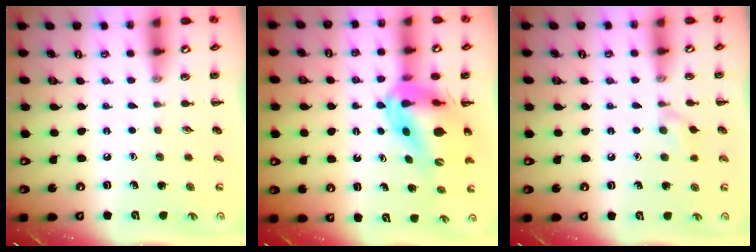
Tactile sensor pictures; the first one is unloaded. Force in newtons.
{"total": 14.5, "press": 13.8, "slide": 4.3}
{"total": 6.7, "press": 6.3, "slide": 2.1}